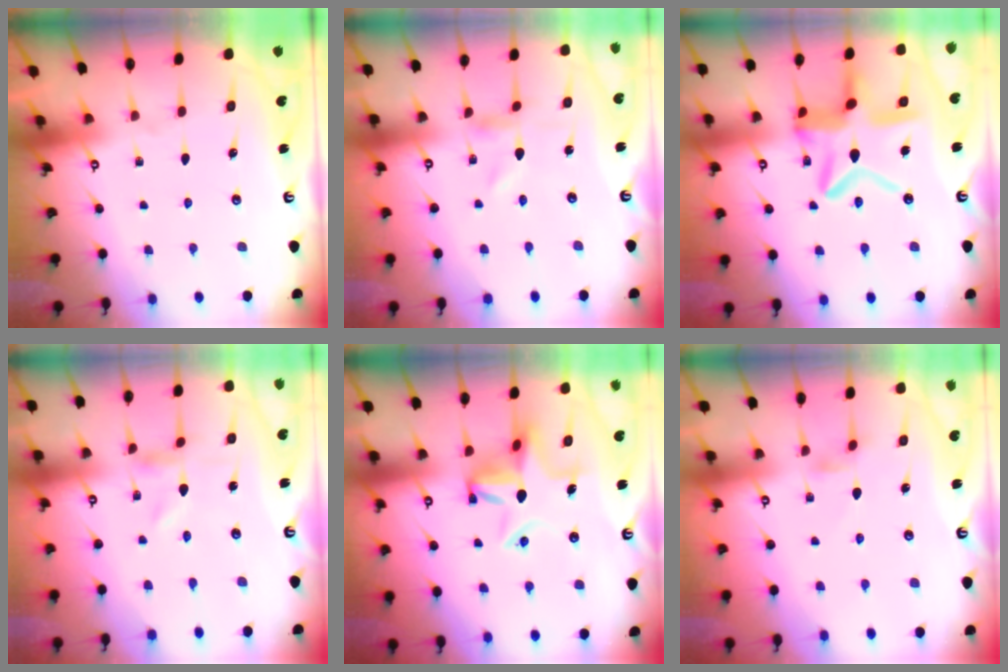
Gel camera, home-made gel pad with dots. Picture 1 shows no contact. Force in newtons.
{"total": 0.0}
{"total": 14.9, "press": 14.8, "slide": 1.4}
{"total": 0.0}
{"total": 8.6, "press": 8.5, "slide": 1.3}
{"total": 1.2, "press": 1.1, "slide": 0.3}